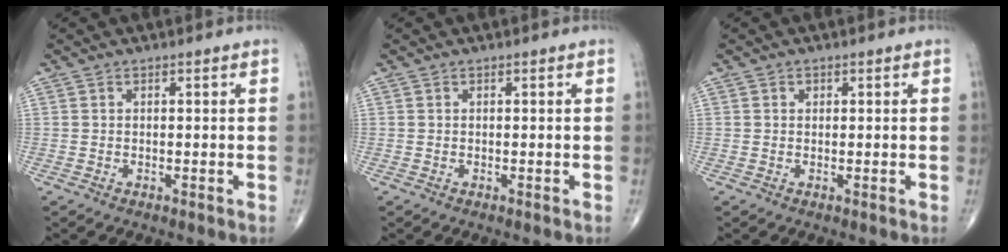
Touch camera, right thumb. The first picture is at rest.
{"total": 0.0}
{"total": 0.7, "force": [0.3, 0.6, 0.2], "torque": [0.002, 0.000, 0.004]}